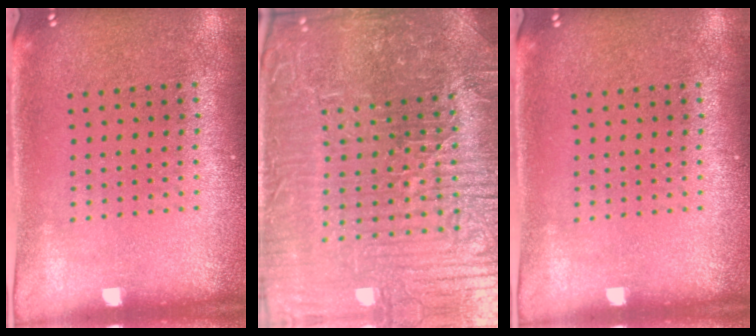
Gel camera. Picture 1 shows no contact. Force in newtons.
{"total": 6.3, "press": 5.9, "slide": 2.3}
{"total": 0.0}